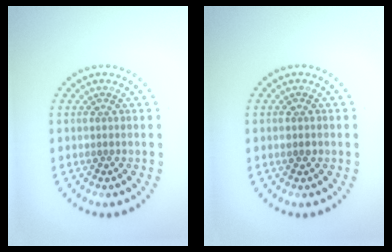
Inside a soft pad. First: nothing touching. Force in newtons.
{"total": 1.2, "press": 1.2, "slide": 0.0}